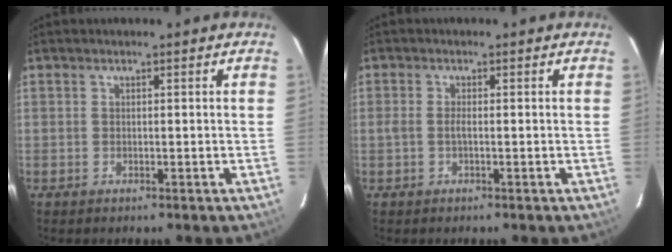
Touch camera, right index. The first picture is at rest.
{"total": 1.4, "force": [-0.3, 0.1, 1.3], "torque": [-0.027, 0.001, -0.009]}